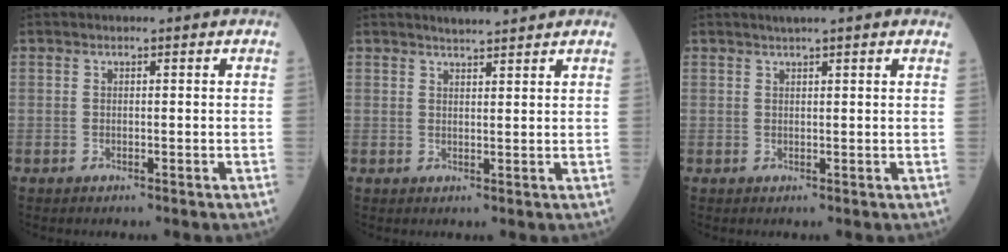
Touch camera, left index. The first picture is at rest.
{"total": 3.4, "force": [3.2, 0.1, 1.2], "torque": [-0.022, 0.012, 0.048]}
{"total": 2.8, "force": [2.2, -0.1, 1.8], "torque": [-0.023, 0.021, 0.033]}